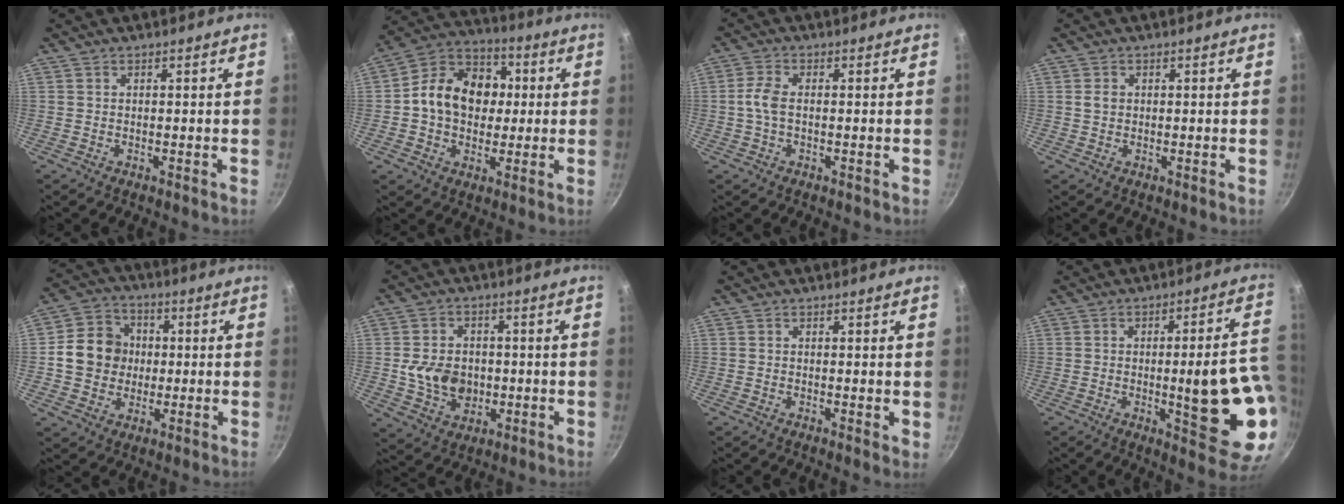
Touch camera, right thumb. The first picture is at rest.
{"total": 15.5, "force": [1.0, 12.3, 9.5], "torque": [-0.122, 0.026, -0.003]}
{"total": 3.9, "force": [-0.3, 2.1, 3.3], "torque": [-0.075, 0.013, -0.011]}
{"total": 1.7, "force": [0.2, 1.4, 0.9], "torque": [-0.012, 0.003, 0.003]}
{"total": 11.4, "force": [0.2, 10.1, 5.2], "torque": [-0.061, 0.019, -0.007]}
{"total": 9.7, "force": [-0.7, 7.7, 5.9], "torque": [-0.078, 0.005, -0.006]}
{"total": 1.0, "force": [0.1, 0.3, 0.9], "torque": [-0.013, -0.002, -0.001]}
{"total": 17.9, "force": [-2.9, 4.1, 17.2], "torque": [-0.199, 0.008, -0.032]}